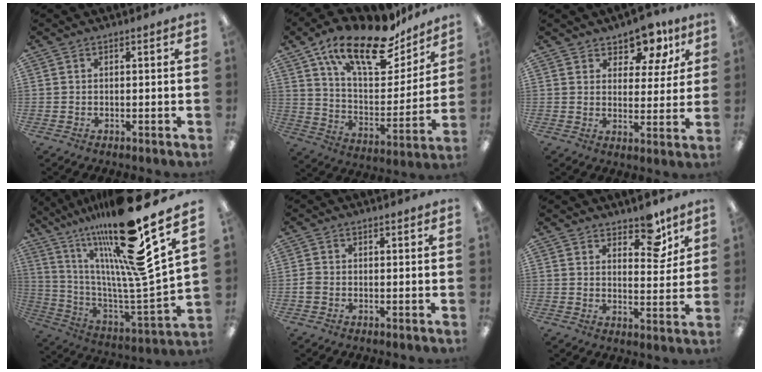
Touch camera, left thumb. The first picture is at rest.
{"total": 22.0, "force": [15.6, 8.6, 12.9], "torque": [-0.208, -0.096, 0.266]}
{"total": 9.2, "force": [7.2, 4.7, 3.3], "torque": [-0.048, -0.044, 0.130]}
{"total": 26.5, "force": [17.5, 4.5, 19.4], "torque": [-0.303, -0.116, 0.279]}
{"total": 1.5, "force": [-0.4, 1.2, 0.8], "torque": [-0.013, 0.003, -0.008]}
{"total": 8.3, "force": [6.3, 3.7, 3.9], "torque": [-0.031, -0.042, 0.106]}